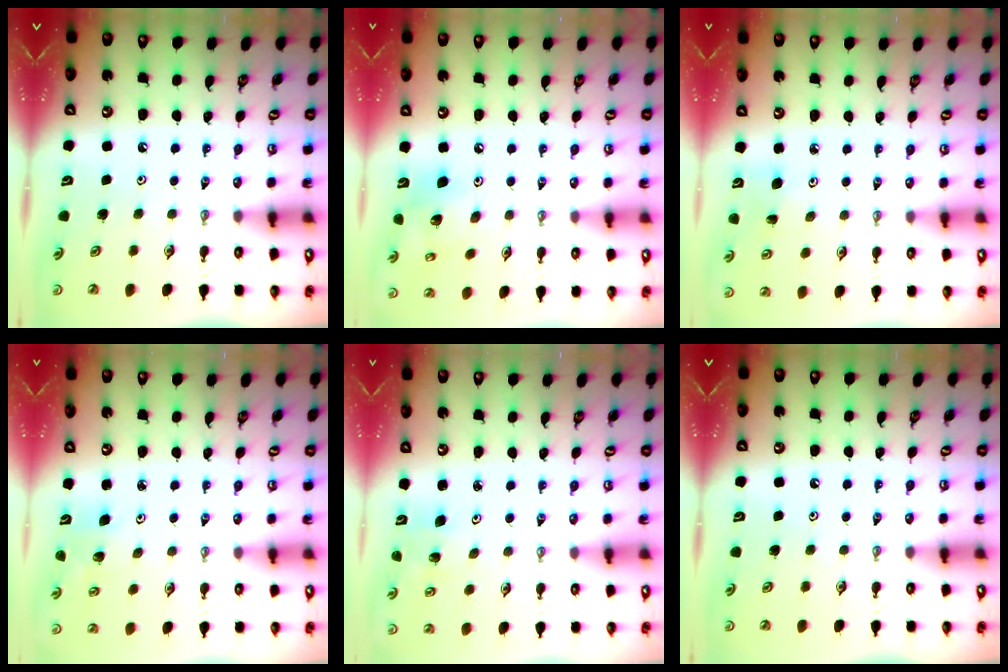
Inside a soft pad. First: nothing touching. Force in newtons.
{"total": 9.7, "press": 9.4, "slide": 2.4}
{"total": 4.7, "press": 4.6, "slide": 0.5}
{"total": 2.8, "press": 2.5, "slide": 1.3}
{"total": 2.7, "press": 2.7, "slide": 0.3}
{"total": 0.0}